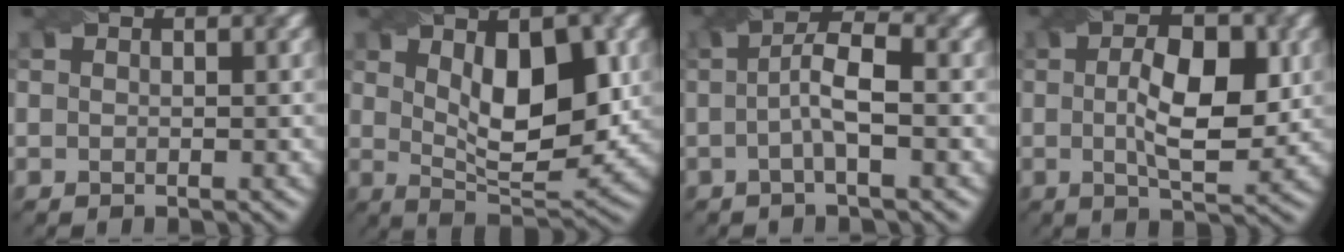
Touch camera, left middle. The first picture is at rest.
{"total": 8.7, "force": [1.9, 3.5, 7.8], "torque": [-0.115, 0.002, 0.032]}
{"total": 3.7, "force": [-0.3, 0.7, 3.6], "torque": [-0.068, 0.009, -0.008]}
{"total": 6.5, "force": [0.4, 2.5, 6.0], "torque": [-0.098, 0.000, 0.006]}